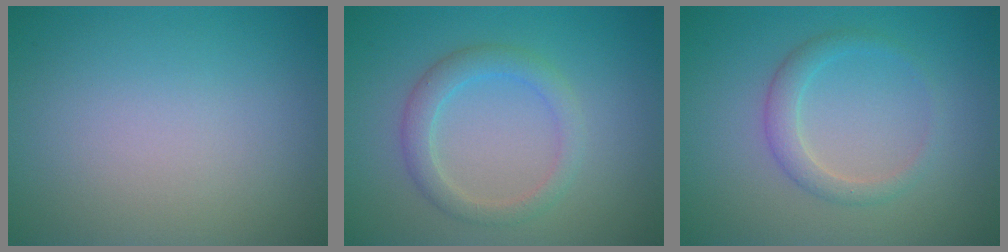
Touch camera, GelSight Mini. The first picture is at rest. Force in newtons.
{"total": 2.7, "press": 2.7, "slide": 0.3}
{"total": 2.1, "press": 2.1, "slide": 0.1}